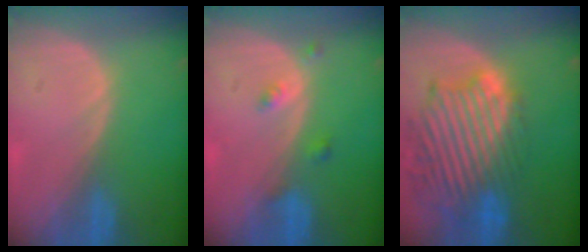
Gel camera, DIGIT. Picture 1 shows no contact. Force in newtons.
{"total": 2.1, "press": 2.1, "slide": 0.2}
{"total": 13.7, "press": 11.9, "slide": 6.9}